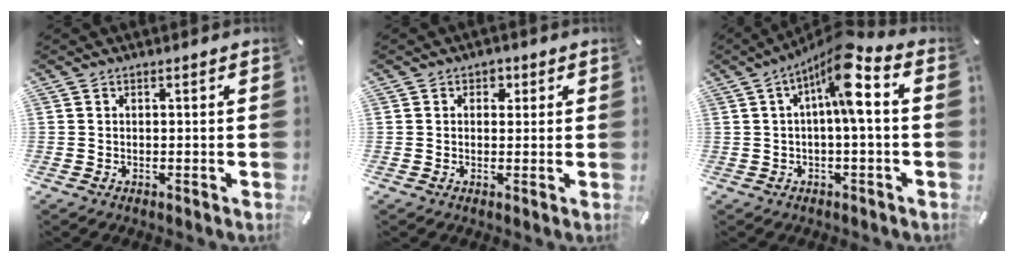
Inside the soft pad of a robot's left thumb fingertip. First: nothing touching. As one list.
[{"total": 2.3, "force": [0.7, 2.0, 0.9], "torque": [0.004, -0.004, 0.004]}, {"total": 11.9, "force": [2.5, 3.2, 11.2], "torque": [-0.188, -0.013, 0.037]}]